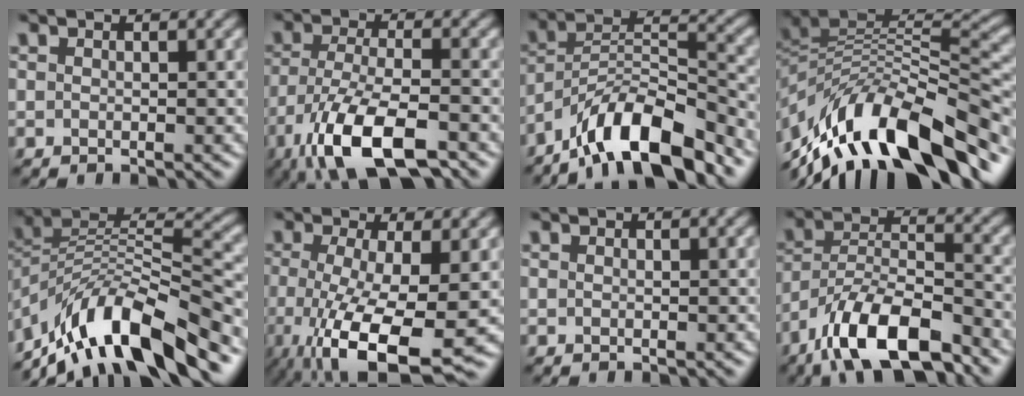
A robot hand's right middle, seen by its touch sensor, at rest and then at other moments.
{"total": 9.7, "force": [-5.7, 3.5, 7.0], "torque": [-0.139, -0.014, -0.106]}
{"total": 10.9, "force": [-8.0, 3.2, 6.6], "torque": [-0.104, 0.014, -0.156]}
{"total": 12.7, "force": [-7.4, 5.6, 8.7], "torque": [-0.155, 0.030, -0.126]}
{"total": 11.8, "force": [-8.3, 3.7, 7.6], "torque": [-0.126, 0.016, -0.153]}
{"total": 9.8, "force": [-3.5, 2.8, 8.7], "torque": [-0.161, -0.024, -0.053]}
{"total": 0.0}
{"total": 10.7, "force": [-7.6, 3.6, 6.7], "torque": [-0.110, 0.010, -0.146]}